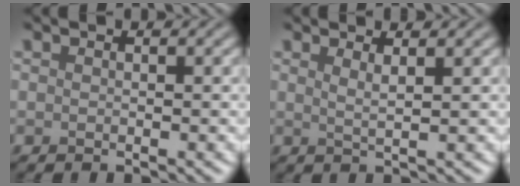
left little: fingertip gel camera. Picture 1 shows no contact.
{"total": 1.7, "force": [0.9, 0.5, 1.3], "torque": [-0.013, 0.000, 0.010]}